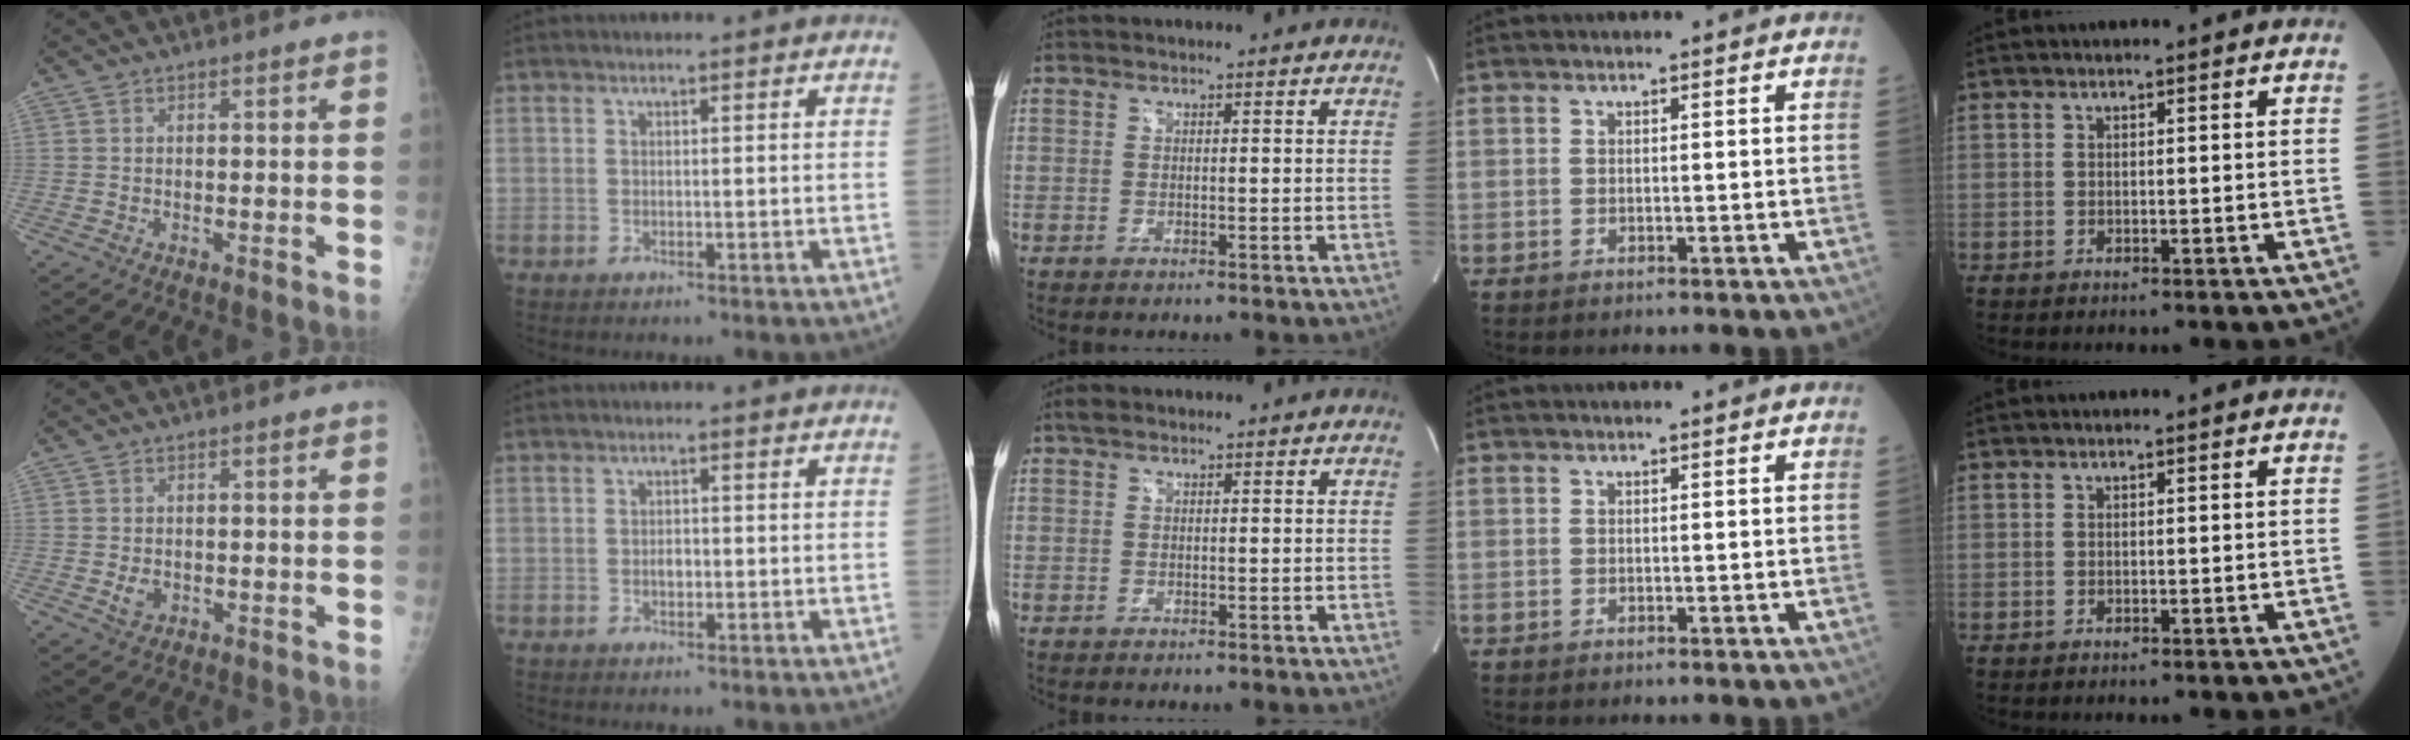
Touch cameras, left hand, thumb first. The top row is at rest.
{"thumb": {"total": 2.4, "force": [0.0, 1.7, 1.7], "torque": [-0.022, -0.004, 0.008]}, "index": {"total": 1.3, "force": [-0.4, 0.8, 1.0], "torque": [-0.017, 0.001, -0.006]}, "middle": {"total": 0.8, "force": [0.5, 0.5, 0.4], "torque": [-0.006, 0.007, 0.007]}}